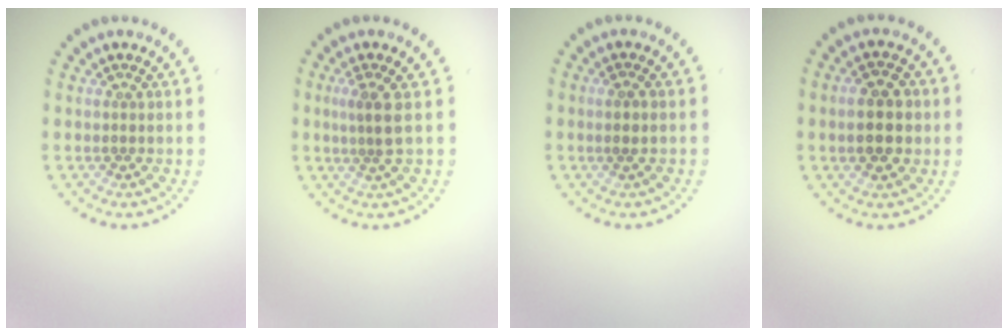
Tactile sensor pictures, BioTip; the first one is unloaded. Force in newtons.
{"total": 2.3, "press": 1.7, "slide": 1.5}
{"total": 0.6, "press": 0.5, "slide": 0.3}
{"total": 5.0, "press": 5.0, "slide": 0.2}